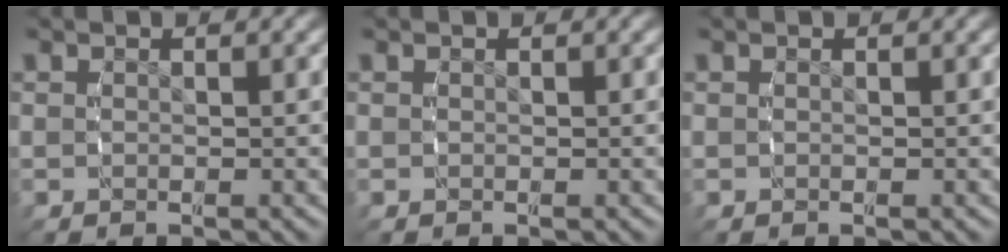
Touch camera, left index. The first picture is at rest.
{"total": 0.0}
{"total": 0.0}